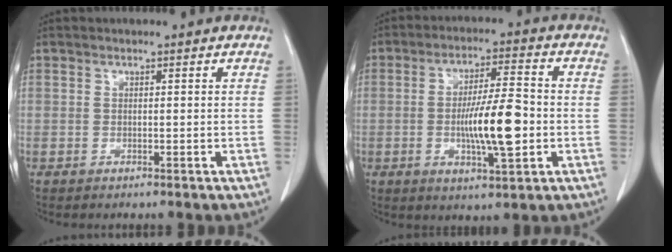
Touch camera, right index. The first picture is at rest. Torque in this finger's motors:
{"motor_torque": [1.78, -0.28, 0.81, 0.18]}